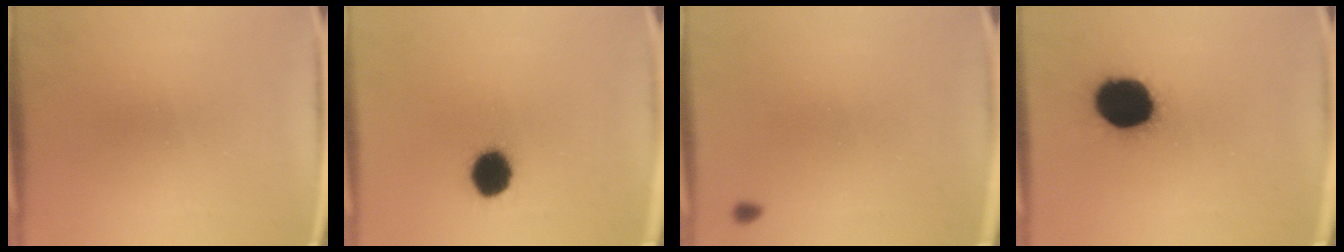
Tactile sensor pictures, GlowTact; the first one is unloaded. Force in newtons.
{"total": 10.4}
{"total": 0.8}
{"total": 18.7}